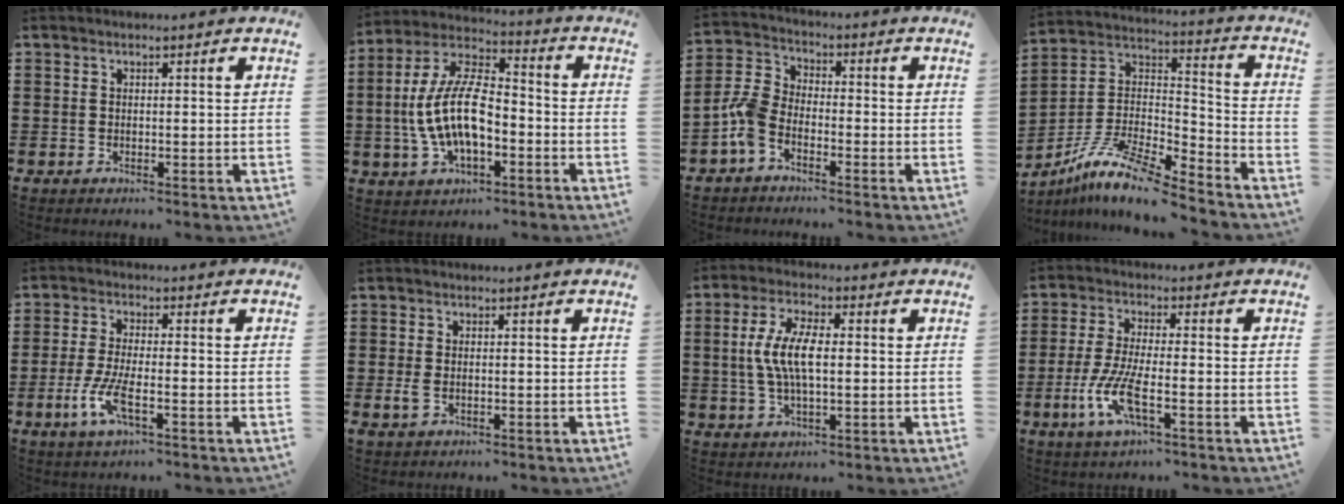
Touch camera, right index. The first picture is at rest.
{"total": 12.4, "force": [-2.6, 5.8, 10.6], "torque": [-0.244, -0.001, -0.054]}
{"total": 5.1, "force": [-3.3, 2.6, 2.9], "torque": [-0.090, -0.002, -0.076]}
{"total": 11.1, "force": [-9.1, 1.6, 6.1], "torque": [-0.130, 0.011, -0.188]}
{"total": 6.0, "force": [-2.5, 1.4, 5.3], "torque": [-0.120, -0.013, -0.051]}
{"total": 1.9, "force": [-0.4, 1.0, 1.5], "torque": [-0.046, -0.005, -0.013]}
{"total": 7.6, "force": [0.0, 2.9, 7.1], "torque": [-0.165, -0.005, -0.011]}
{"total": 7.4, "force": [-3.1, 1.7, 6.5], "torque": [-0.155, -0.018, -0.065]}